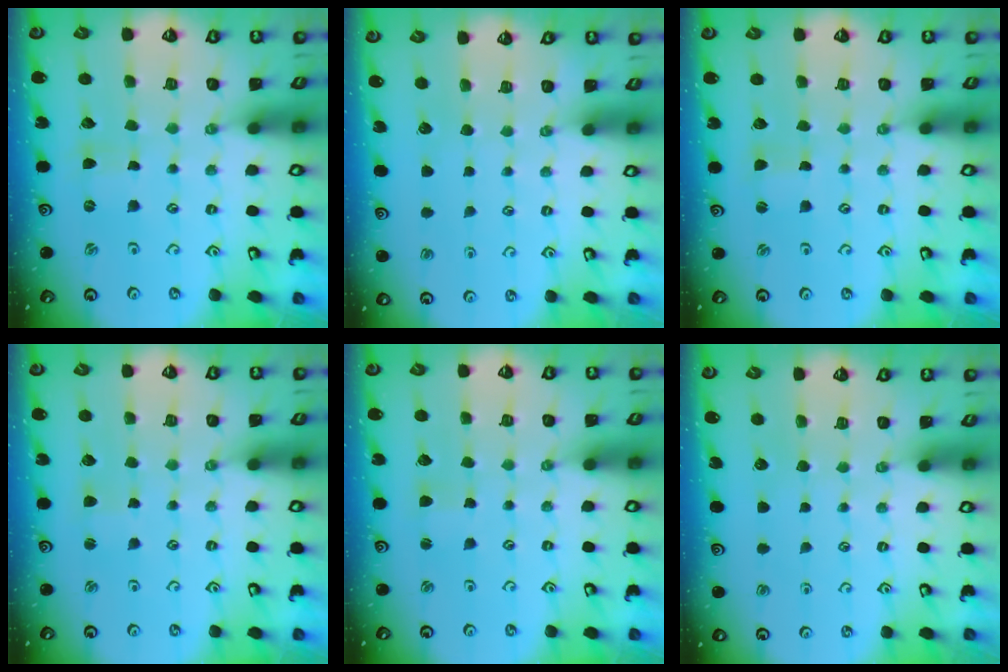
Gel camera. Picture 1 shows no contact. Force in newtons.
{"total": 0.0}
{"total": 0.6, "press": 0.6, "slide": 0.1}
{"total": 1.3, "press": 1.2, "slide": 0.2}
{"total": 1.5, "press": 1.5, "slide": 0.2}
{"total": 0.0}